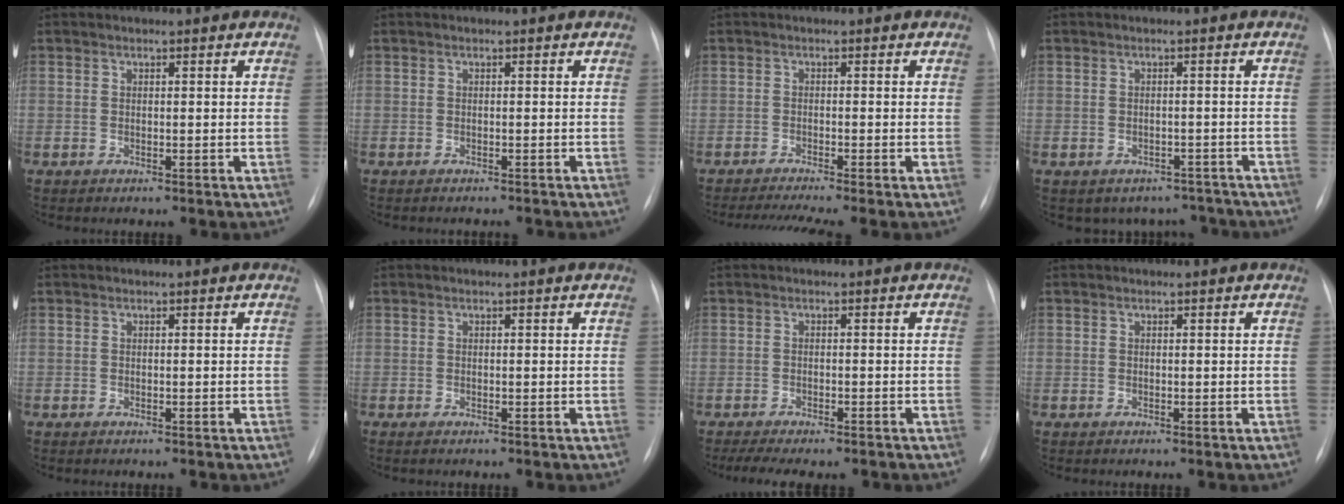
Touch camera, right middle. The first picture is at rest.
{"total": 3.0, "force": [-2.8, 0.2, 0.9], "torque": [-0.014, -0.004, -0.033]}
{"total": 5.4, "force": [-4.4, -0.8, 3.1], "torque": [-0.054, -0.012, -0.069]}
{"total": 6.8, "force": [-5.5, 4.0, 0.5], "torque": [0.009, 0.021, -0.061]}
{"total": 0.6, "force": [-0.5, 0.0, 0.3], "torque": [-0.007, -0.004, -0.005]}
{"total": 0.6, "force": [-0.5, 0.0, 0.4], "torque": [-0.012, -0.004, -0.005]}
{"total": 8.6, "force": [-7.1, 2.2, 4.3], "torque": [-0.065, -0.003, -0.099]}
{"total": 0.0}